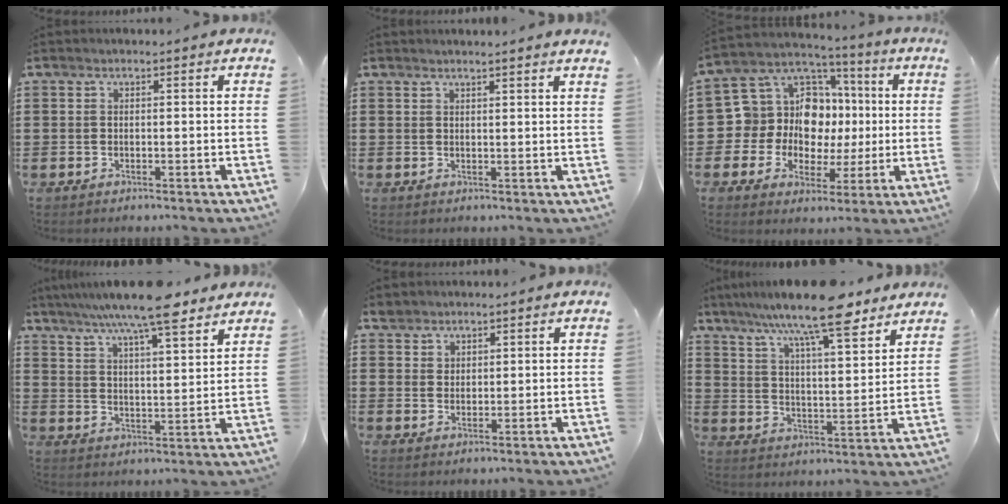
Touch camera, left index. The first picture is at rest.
{"total": 1.7, "force": [1.5, -0.5, 0.5], "torque": [-0.010, -0.002, 0.030]}
{"total": 12.3, "force": [1.4, 11.4, 4.2], "torque": [-0.111, -0.018, 0.035]}
{"total": 9.6, "force": [8.0, 1.0, 5.3], "torque": [-0.108, -0.033, 0.138]}
{"total": 2.3, "force": [1.8, 1.4, 0.1], "torque": [-0.009, 0.006, 0.034]}
{"total": 11.7, "force": [9.6, 1.6, 6.5], "torque": [-0.129, -0.042, 0.163]}